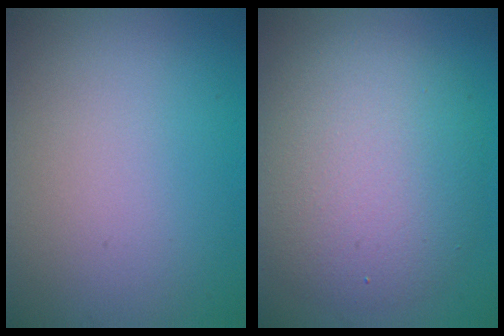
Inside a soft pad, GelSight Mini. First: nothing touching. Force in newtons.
{"total": 7.4, "press": 7.4, "slide": 0.8}